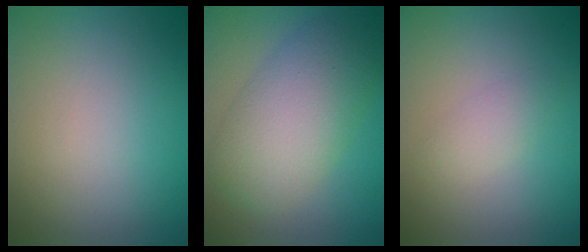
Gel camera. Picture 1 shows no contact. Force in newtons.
{"total": 7.3, "press": 7.3, "slide": 0.1}
{"total": 1.4, "press": 1.4, "slide": 0.1}